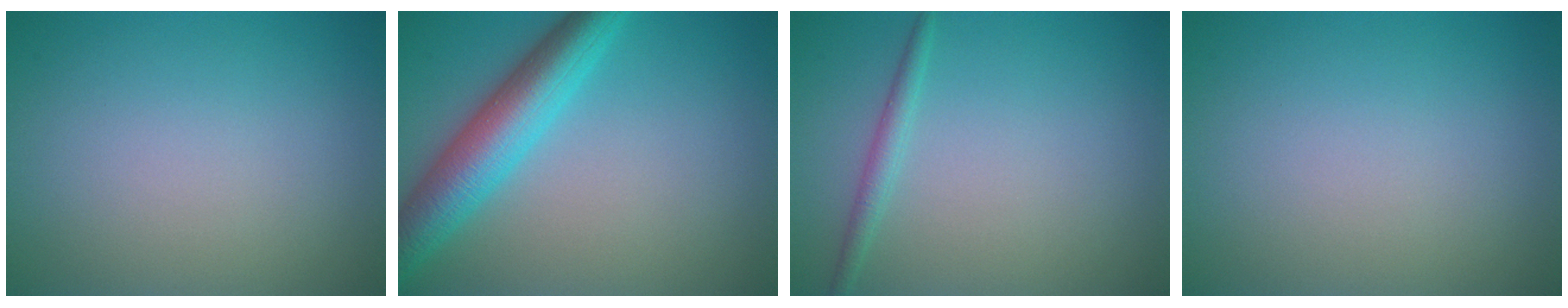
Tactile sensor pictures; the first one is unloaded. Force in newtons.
{"total": 6.5, "press": 6.5, "slide": 0.2}
{"total": 1.4, "press": 1.4, "slide": 0.1}
{"total": 0.0}